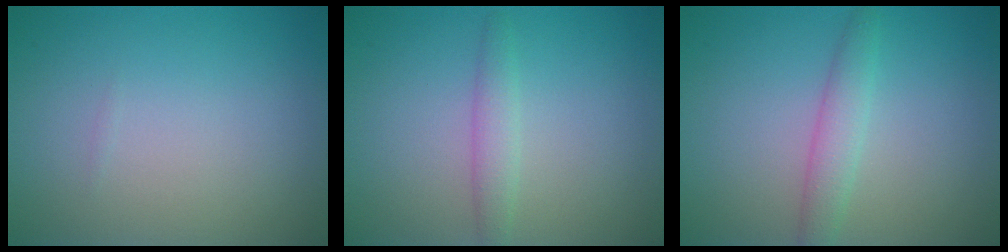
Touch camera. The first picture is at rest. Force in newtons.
{"total": 1.8, "press": 1.8, "slide": 0.1}
{"total": 2.2, "press": 2.2, "slide": 0.0}